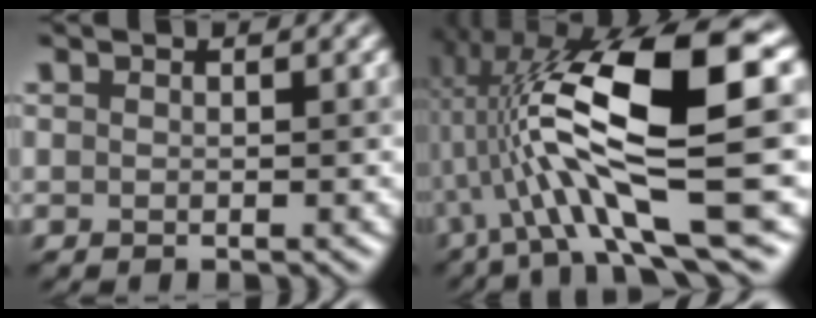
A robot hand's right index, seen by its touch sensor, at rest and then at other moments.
{"total": 13.7, "force": [1.0, 3.1, 13.3], "torque": [-0.227, 0.009, 0.021]}